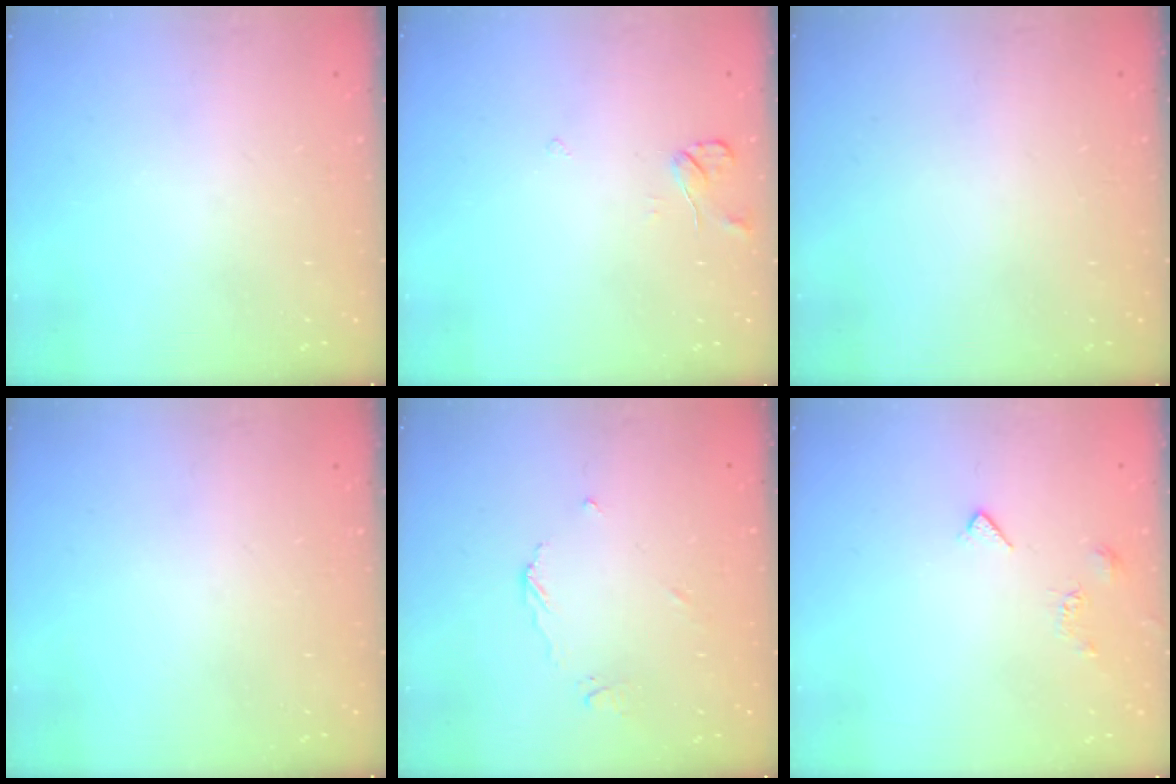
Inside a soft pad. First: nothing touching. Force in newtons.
{"total": 4.5, "press": 4.5, "slide": 0.6}
{"total": 1.4, "press": 1.4, "slide": 0.1}
{"total": 0.0}
{"total": 4.2, "press": 4.2, "slide": 0.4}
{"total": 4.2, "press": 4.1, "slide": 0.8}